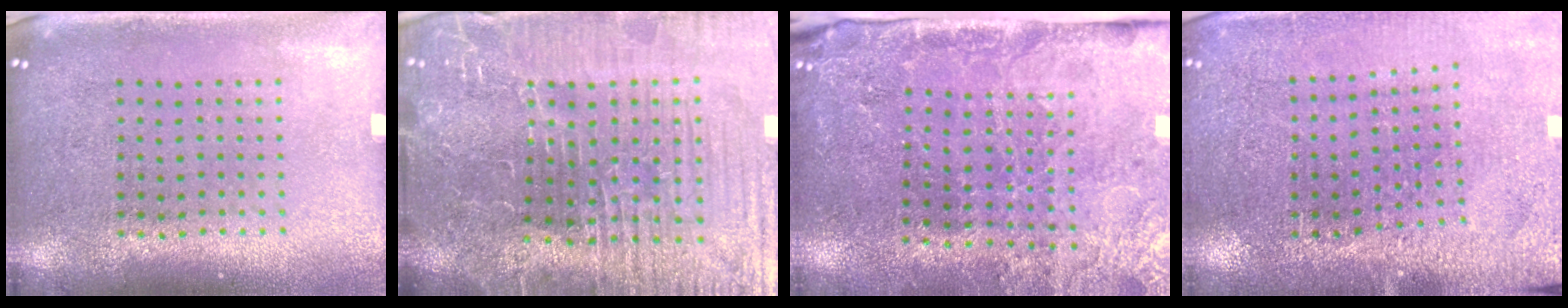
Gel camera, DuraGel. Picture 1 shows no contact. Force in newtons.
{"total": 6.2, "press": 5.8, "slide": 2.1}
{"total": 3.2, "press": 3.2, "slide": 0.5}
{"total": 2.8, "press": 2.8, "slide": 0.1}